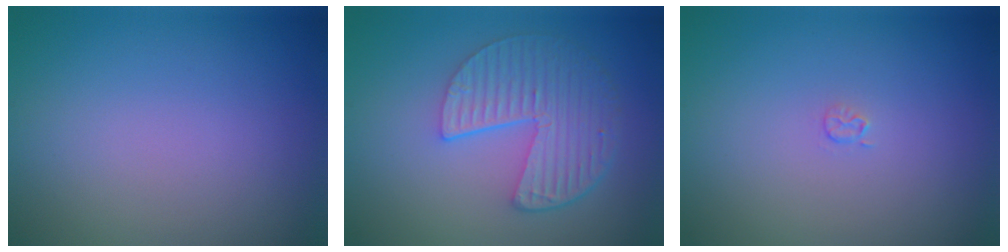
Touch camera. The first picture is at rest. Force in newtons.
{"total": 5.4, "press": 4.0, "slide": 3.6}
{"total": 0.6, "press": 0.3, "slide": 0.6}